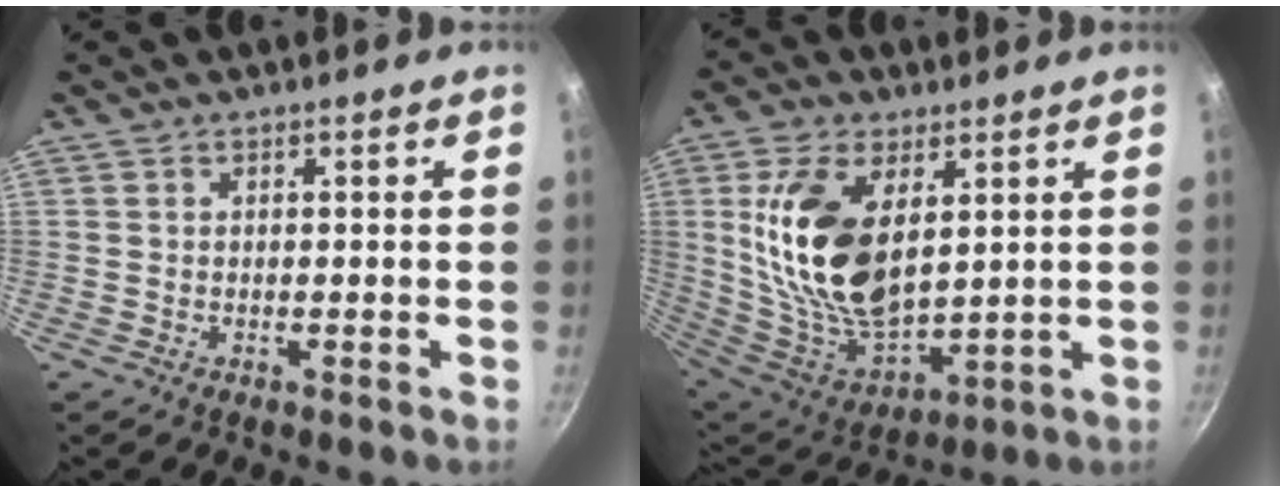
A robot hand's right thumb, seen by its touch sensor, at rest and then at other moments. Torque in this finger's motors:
{"motor_torque": [0.54, 0.80, 2.23, 0.53, 0.74]}